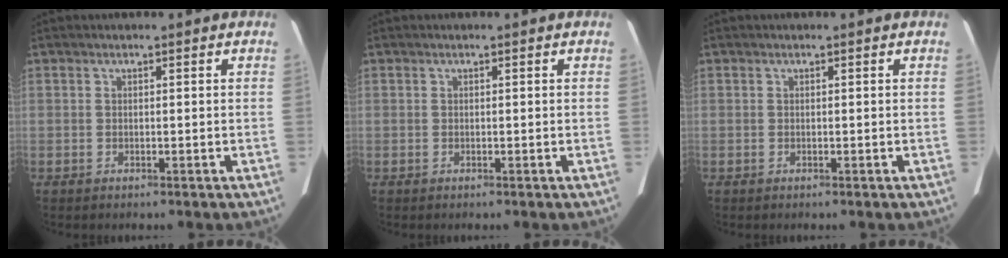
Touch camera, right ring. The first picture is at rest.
{"total": 0.0}
{"total": 0.0}